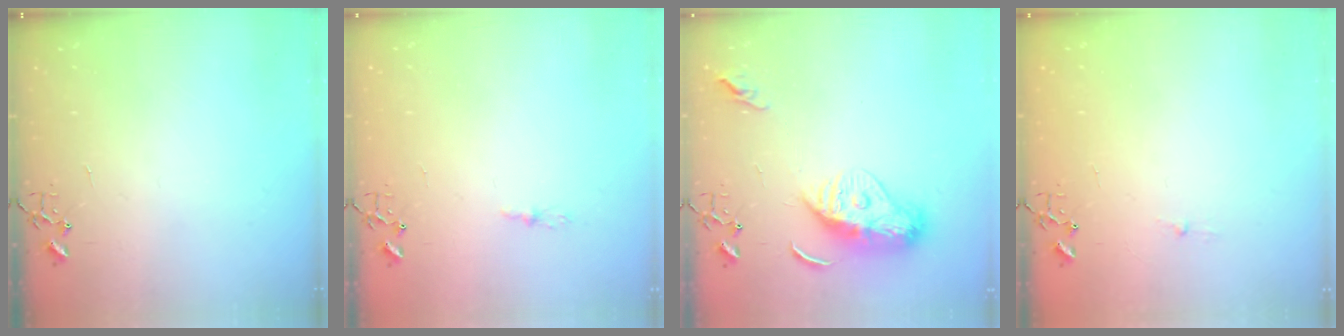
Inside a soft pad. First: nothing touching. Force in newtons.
{"total": 4.0, "press": 4.0, "slide": 0.4}
{"total": 11.6, "press": 11.6, "slide": 0.9}
{"total": 2.6, "press": 2.5, "slide": 0.4}